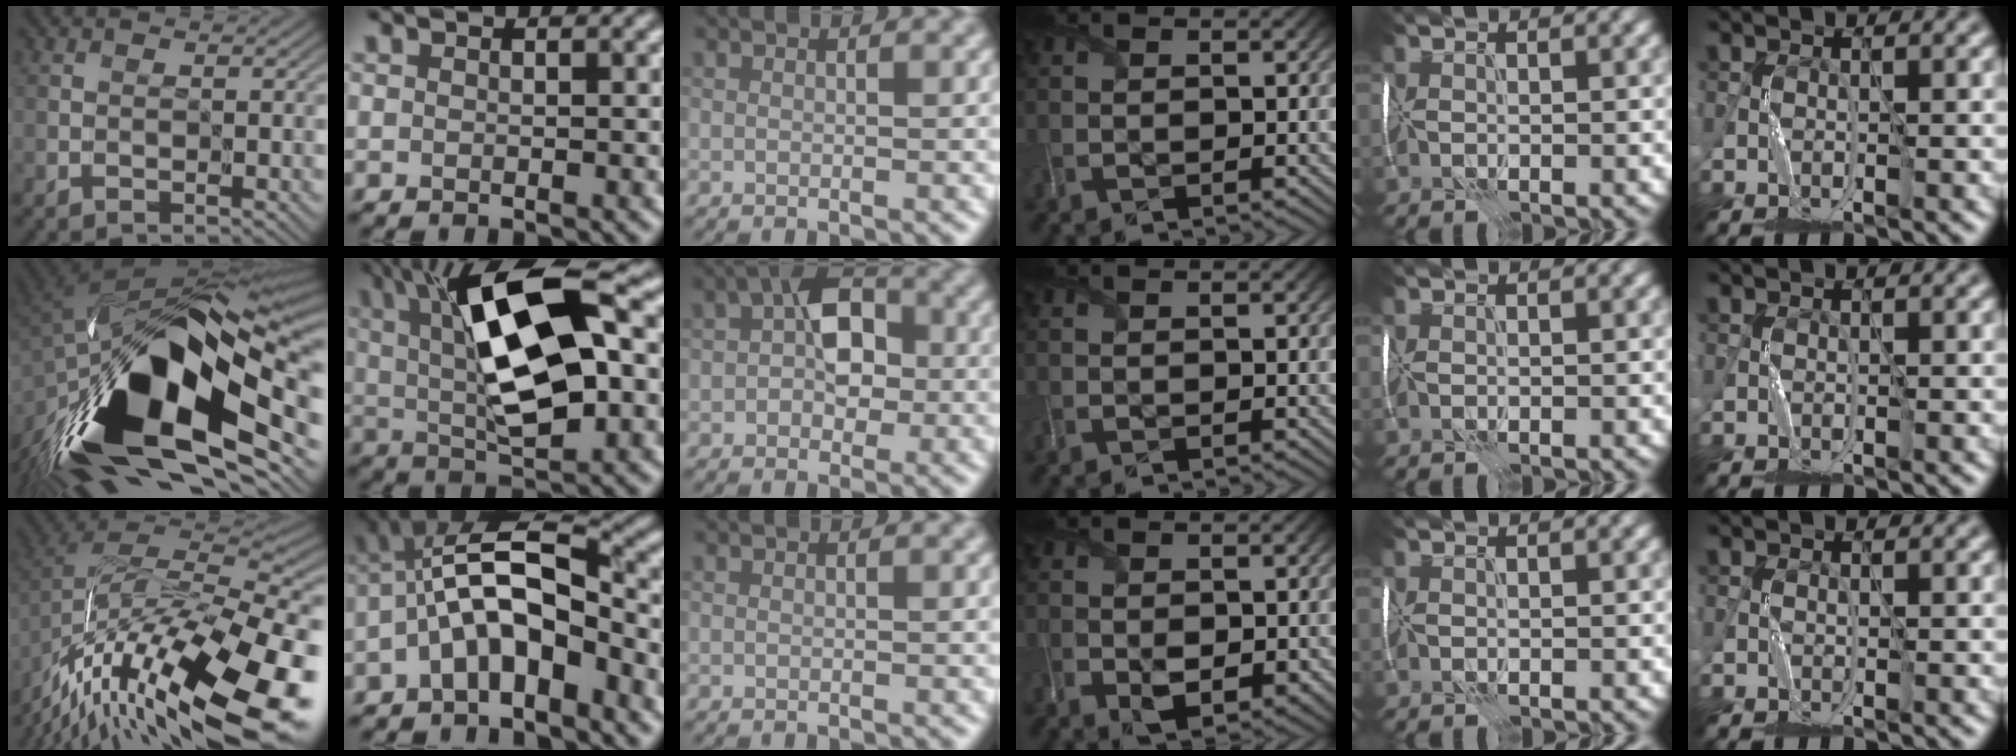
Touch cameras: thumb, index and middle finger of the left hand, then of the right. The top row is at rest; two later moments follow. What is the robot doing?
{"motion": "wrap", "object": "thread"}